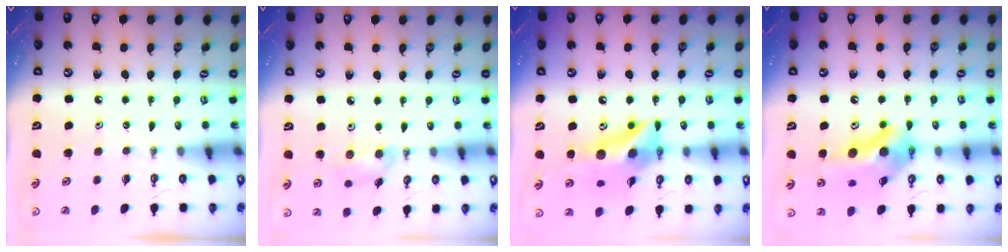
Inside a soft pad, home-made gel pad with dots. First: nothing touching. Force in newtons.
{"total": 7.8, "press": 7.4, "slide": 2.5}
{"total": 12.8, "press": 12.8, "slide": 1.3}
{"total": 12.8, "press": 12.4, "slide": 3.0}